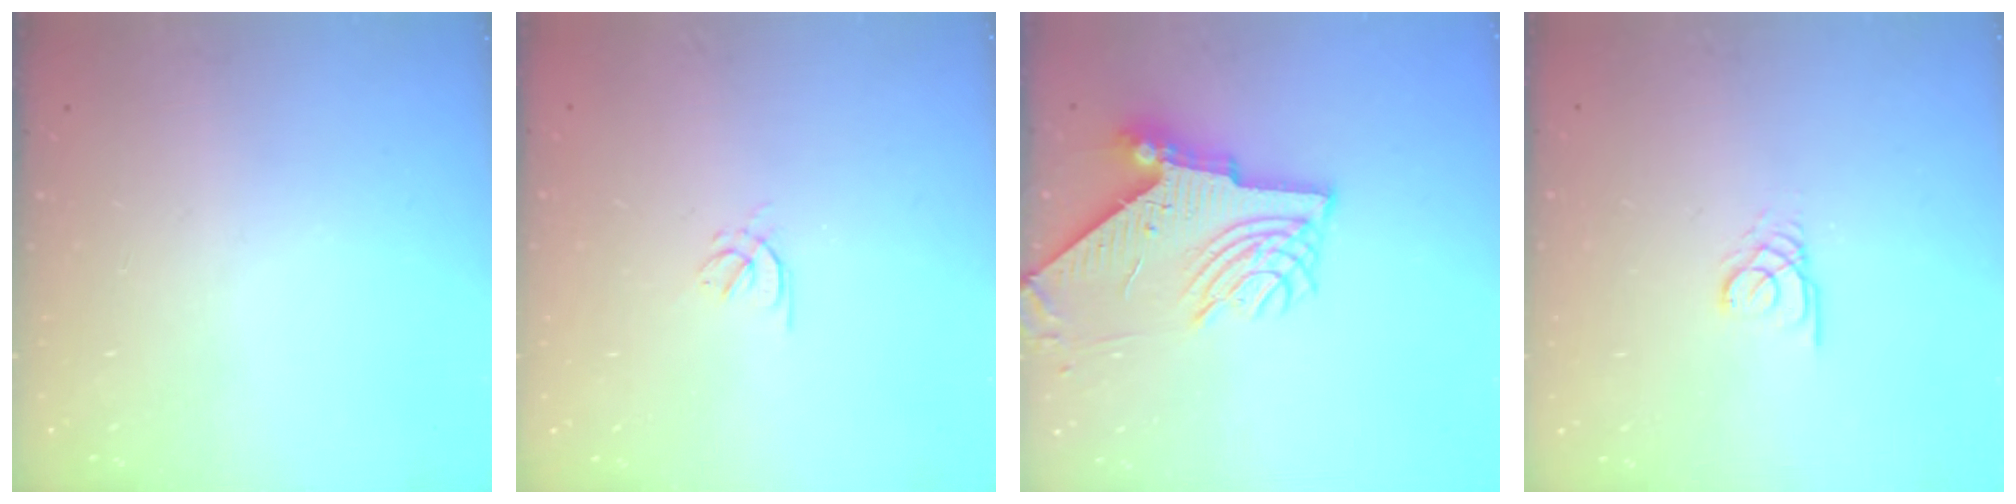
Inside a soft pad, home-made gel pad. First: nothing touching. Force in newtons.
{"total": 2.1, "press": 2.0, "slide": 0.6}
{"total": 9.7, "press": 9.7, "slide": 1.0}
{"total": 2.3, "press": 2.3, "slide": 0.2}